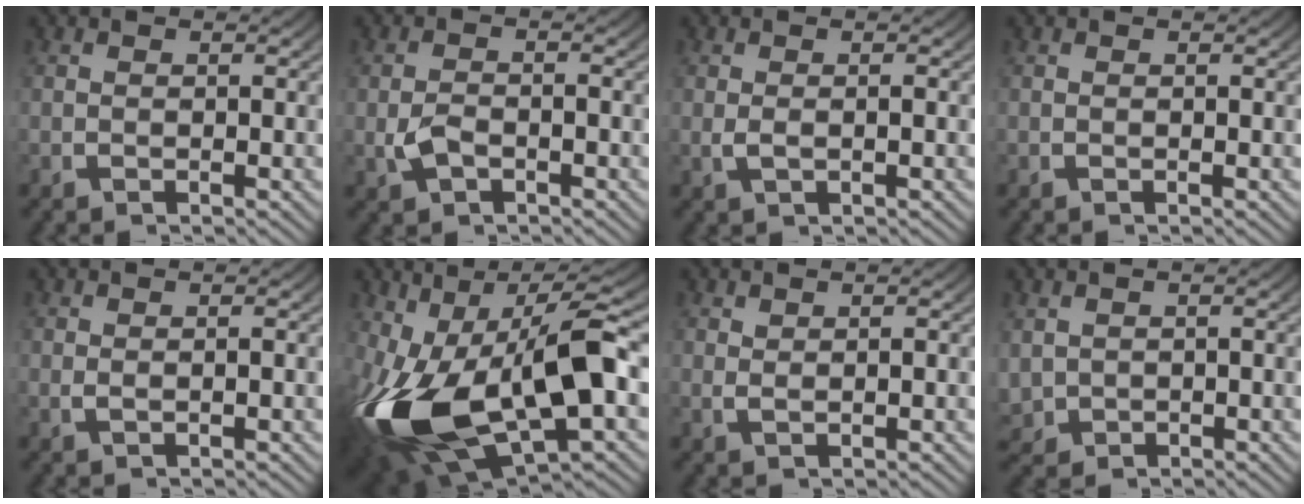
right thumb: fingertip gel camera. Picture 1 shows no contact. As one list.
[{"total": 2.4, "force": [-1.0, 1.5, 1.6], "torque": [-0.044, -0.007, -0.011]}, {"total": 1.3, "force": [-0.1, 0.6, 1.2], "torque": [-0.031, -0.003, 0.004]}, {"total": 0.0}, {"total": 0.7, "force": [0.2, 0.3, 0.6], "torque": [-0.017, -0.003, 0.008]}, {"total": 17.1, "force": [-2.2, 9.3, 14.2], "torque": [-0.293, -0.039, -0.013]}, {"total": 0.9, "force": [0.7, 0.4, 0.6], "torque": [-0.015, -0.004, 0.019]}, {"total": 3.4, "force": [-0.2, 3.1, 1.5], "torque": [-0.053, -0.025, 0.014]}]